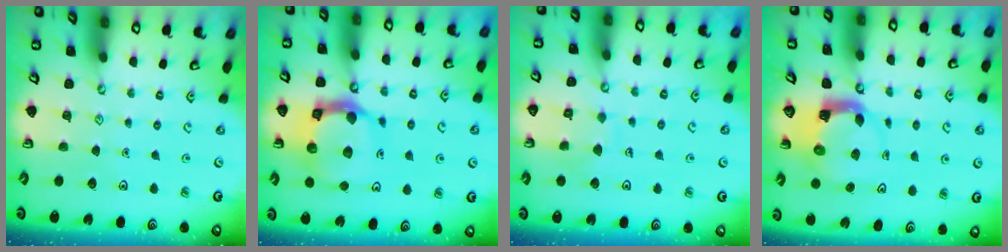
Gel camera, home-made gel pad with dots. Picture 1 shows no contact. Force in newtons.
{"total": 15.7, "press": 15.5, "slide": 2.0}
{"total": 7.0, "press": 7.0, "slide": 0.7}
{"total": 4.0, "press": 4.0, "slide": 0.5}